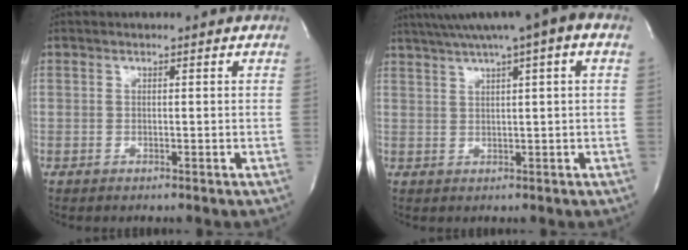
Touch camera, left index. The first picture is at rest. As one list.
[{"total": 9.8, "force": [5.7, 0.3, 8.0], "torque": [-0.133, 0.038, 0.084]}]